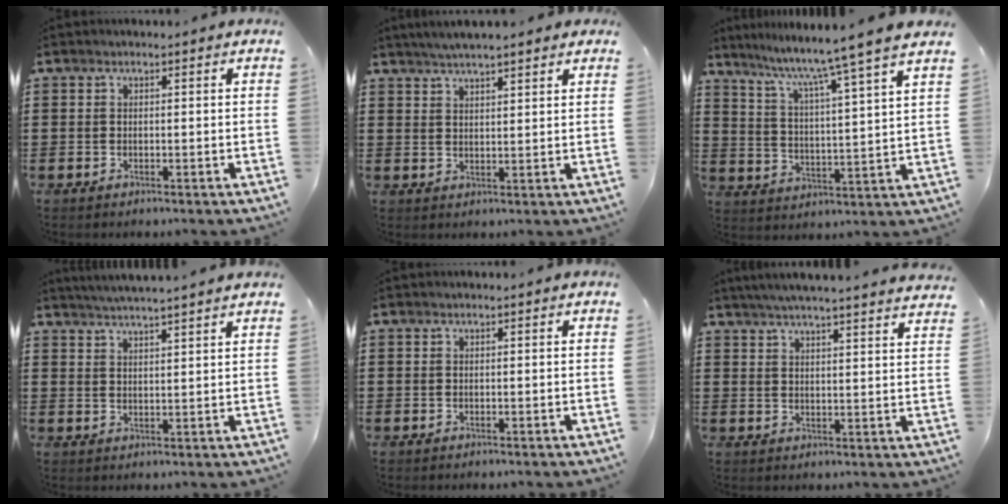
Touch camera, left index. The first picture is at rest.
{"total": 3.3, "force": [3.1, 0.1, 1.3], "torque": [-0.033, -0.002, 0.055]}
{"total": 7.1, "force": [6.0, -1.9, 3.5], "torque": [-0.091, -0.050, 0.089]}
{"total": 3.2, "force": [3.0, -0.8, 0.5], "torque": [-0.020, -0.014, 0.054]}
{"total": 0.0}
{"total": 4.6, "force": [4.3, -0.9, 1.3], "torque": [-0.040, -0.021, 0.074]}